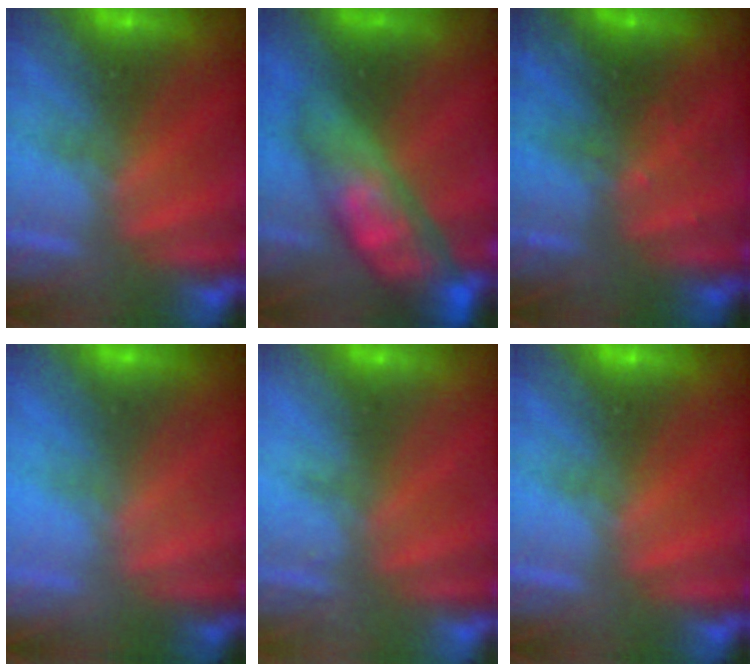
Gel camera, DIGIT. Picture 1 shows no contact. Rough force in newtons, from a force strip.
{"total": 7.5}
{"total": 2.9}
{"total": 2.1}
{"total": 2.2}
{"total": 0.0}